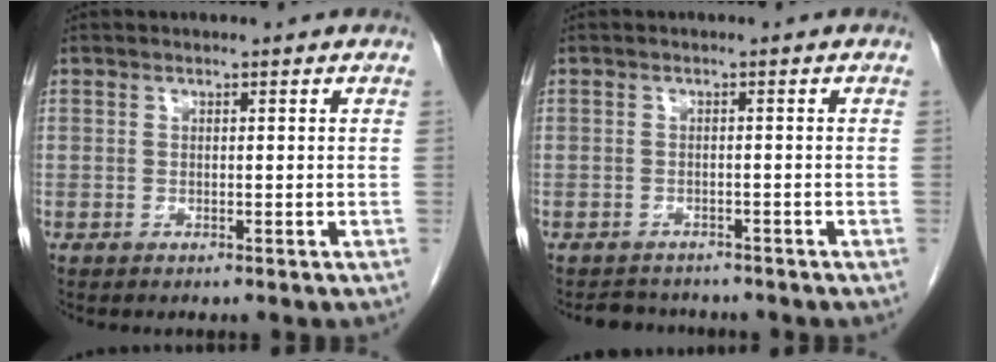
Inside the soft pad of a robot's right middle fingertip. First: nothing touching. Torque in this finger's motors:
{"motor_torque": [0.24, -0.24, -0.08, 0.00]}